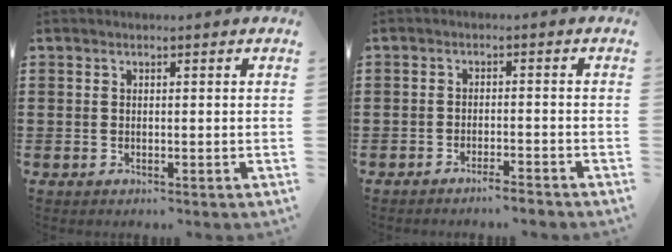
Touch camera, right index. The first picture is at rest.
{"total": 2.2, "force": [-2.1, -0.1, 0.7], "torque": [-0.013, 0.000, -0.040]}